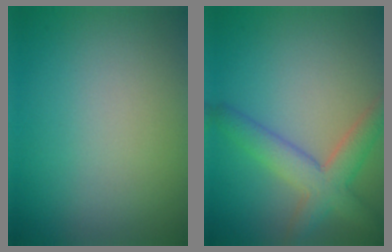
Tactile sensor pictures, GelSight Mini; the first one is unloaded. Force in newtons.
{"total": 4.6, "press": 4.6, "slide": 0.2}